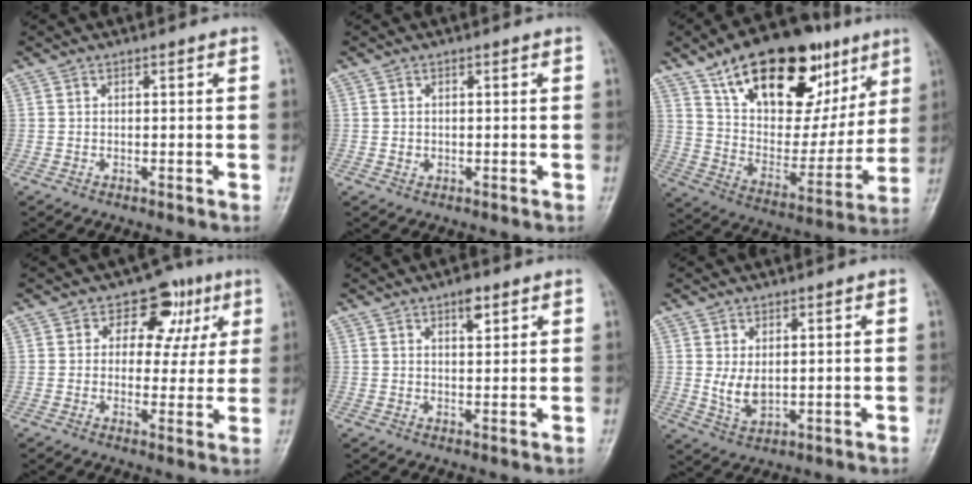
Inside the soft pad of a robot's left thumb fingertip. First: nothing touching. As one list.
[{"total": 1.0, "force": [0.0, 0.9, 0.4], "torque": [-0.005, 0.001, 0.002]}, {"total": 29.0, "force": [15.5, 15.3, 19.2], "torque": [-0.258, -0.016, 0.259]}, {"total": 9.6, "force": [3.6, 7.2, 5.2], "torque": [-0.010, -0.002, 0.042]}, {"total": 3.4, "force": [2.0, 1.4, 2.3], "torque": [-0.024, -0.010, 0.030]}, {"total": 4.8, "force": [0.7, 3.0, 3.6], "torque": [-0.058, -0.014, 0.024]}]